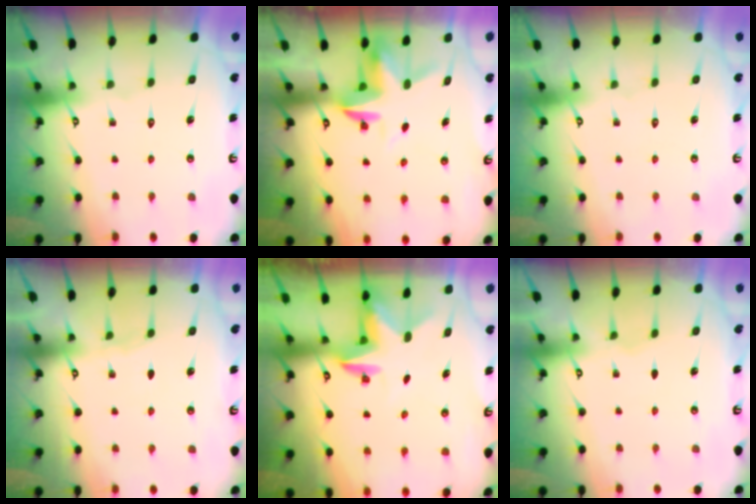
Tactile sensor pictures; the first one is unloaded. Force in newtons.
{"total": 3.4, "press": 3.4, "slide": 0.2}
{"total": 0.0}
{"total": 3.2, "press": 3.2, "slide": 0.5}
{"total": 2.3, "press": 2.3, "slide": 0.4}
{"total": 3.8, "press": 2.9, "slide": 2.4}